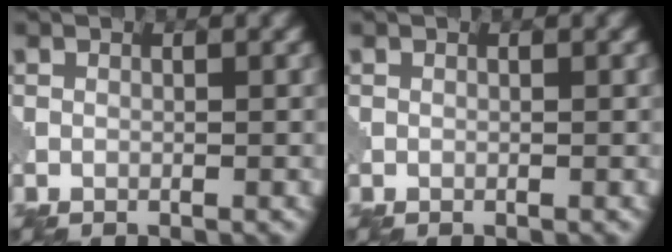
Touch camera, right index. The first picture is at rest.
{"total": 0.0}